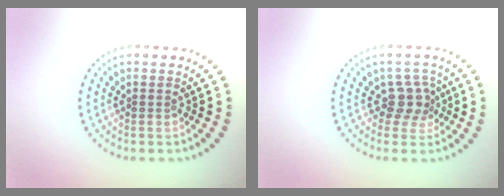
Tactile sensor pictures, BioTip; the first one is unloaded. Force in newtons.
{"total": 2.6, "press": 2.1, "slide": 1.6}